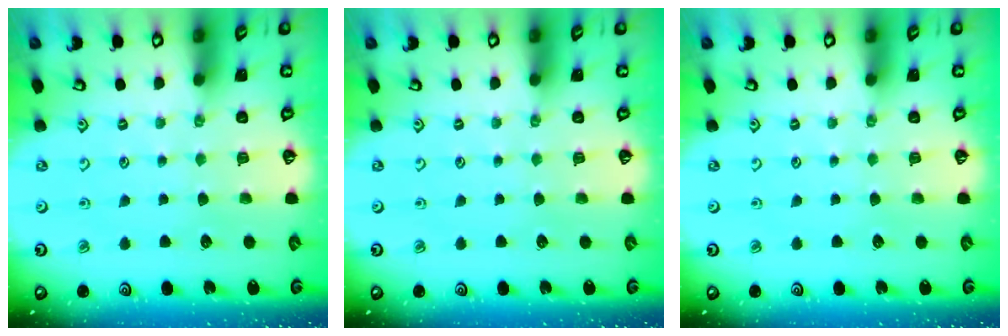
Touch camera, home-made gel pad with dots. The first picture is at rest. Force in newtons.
{"total": 0.0}
{"total": 0.0}